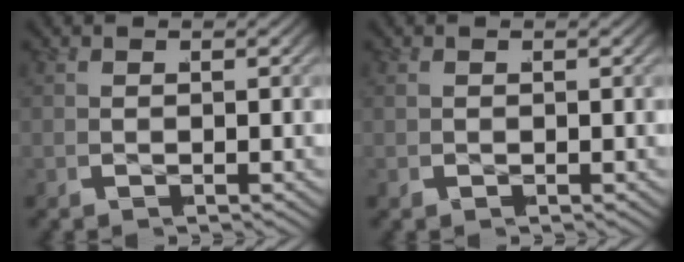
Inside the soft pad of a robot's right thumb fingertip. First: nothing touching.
{"total": 0.6, "force": [0.2, 0.5, 0.2], "torque": [-0.008, 0.000, 0.005]}